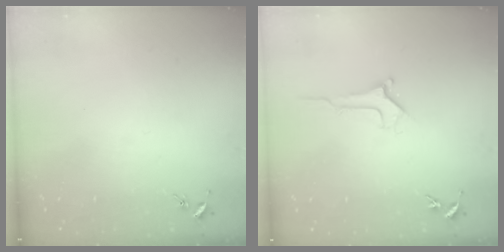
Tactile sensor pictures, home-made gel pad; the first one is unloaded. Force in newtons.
{"total": 1.0, "press": 1.0, "slide": 0.0}